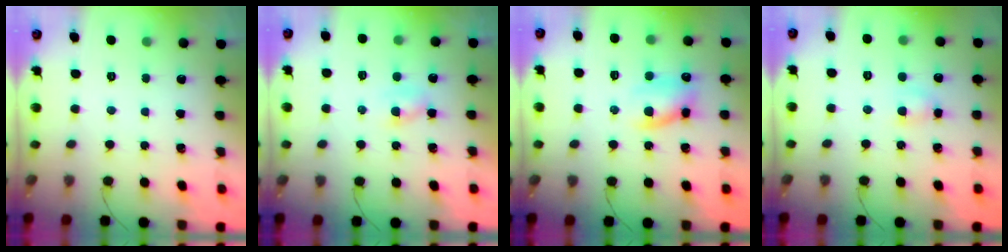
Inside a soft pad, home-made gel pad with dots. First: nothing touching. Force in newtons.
{"total": 1.7, "press": 1.5, "slide": 0.8}
{"total": 9.5, "press": 9.3, "slide": 1.9}
{"total": 2.7, "press": 2.5, "slide": 1.0}